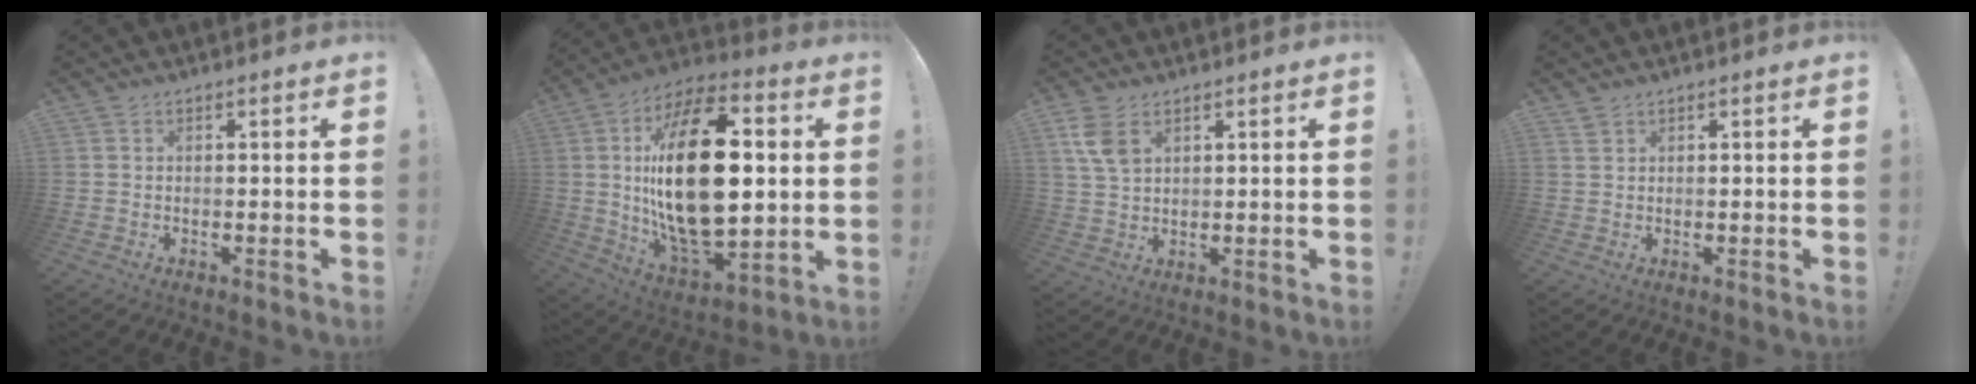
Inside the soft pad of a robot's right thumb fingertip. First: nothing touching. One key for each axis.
{"total": 31.2, "fx": 3.0, "fy": 16.5, "fz": 26.3, "tx": -0.487, "ty": -0.014, "tz": 0.051}
{"total": 6.8, "fx": 3.2, "fy": 4.1, "fz": 4.3, "tx": -0.082, "ty": -0.009, "tz": 0.062}
{"total": 1.2, "fx": 1.0, "fy": 0.6, "fz": 0.4, "tx": -0.002, "ty": -0.004, "tz": 0.018}